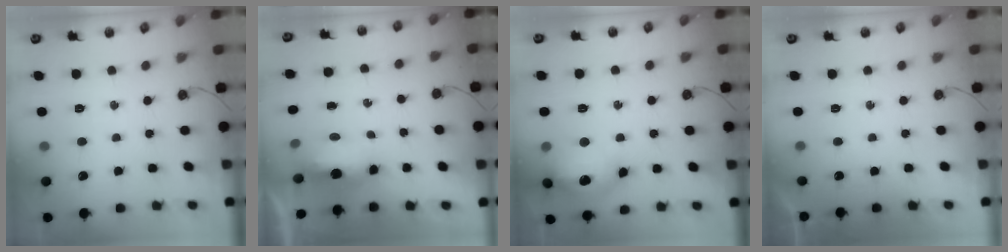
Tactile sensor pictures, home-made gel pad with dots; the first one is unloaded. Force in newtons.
{"total": 7.7, "press": 7.7, "slide": 0.4}
{"total": 17.5, "press": 17.4, "slide": 1.5}
{"total": 0.0}